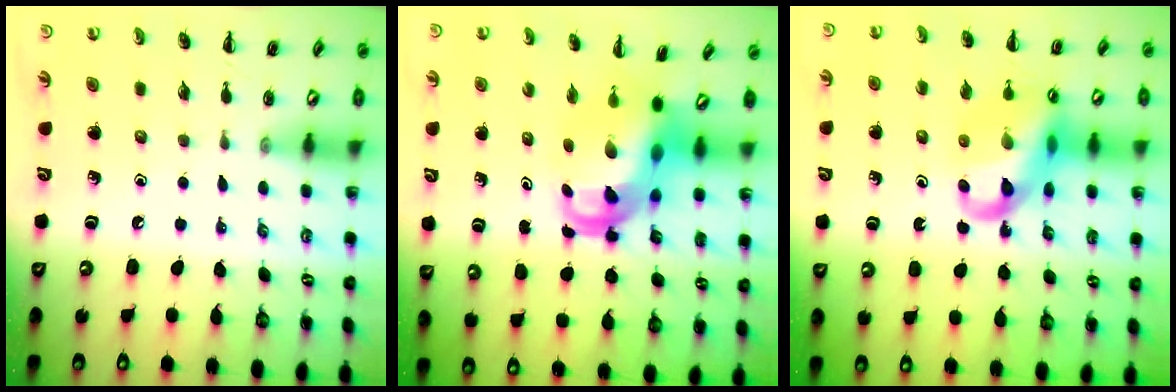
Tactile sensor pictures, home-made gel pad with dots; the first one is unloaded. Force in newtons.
{"total": 7.2, "press": 6.9, "slide": 2.0}
{"total": 15.2, "press": 14.8, "slide": 3.0}